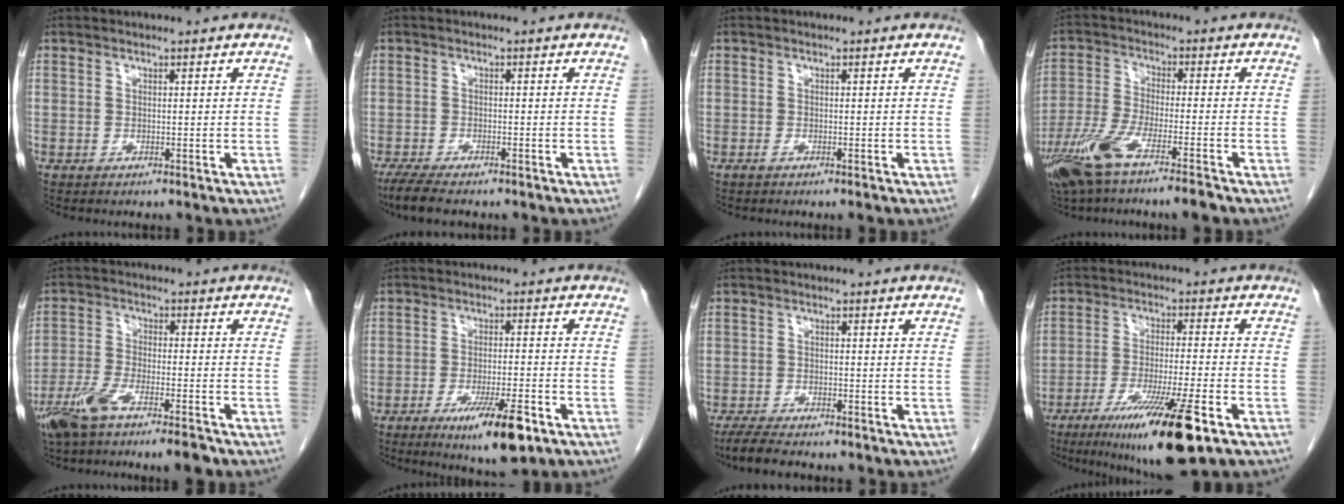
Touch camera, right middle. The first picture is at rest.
{"total": 5.1, "force": [-4.0, 1.1, 2.9], "torque": [-0.058, -0.015, -0.065]}
{"total": 0.7, "force": [-0.5, 0.0, 0.5], "torque": [-0.012, -0.001, -0.010]}
{"total": 10.3, "force": [-6.7, 0.8, 7.8], "torque": [-0.160, -0.023, -0.127]}
{"total": 9.3, "force": [-6.6, 1.4, 6.4], "torque": [-0.121, -0.010, -0.117]}
{"total": 9.1, "force": [-5.1, 1.1, 7.5], "torque": [-0.124, -0.018, -0.076]}
{"total": 4.8, "force": [-4.1, 0.8, 2.3], "torque": [-0.047, -0.014, -0.070]}
{"total": 14.6, "force": [-8.3, 0.6, 12.0], "torque": [-0.195, -0.040, -0.135]}